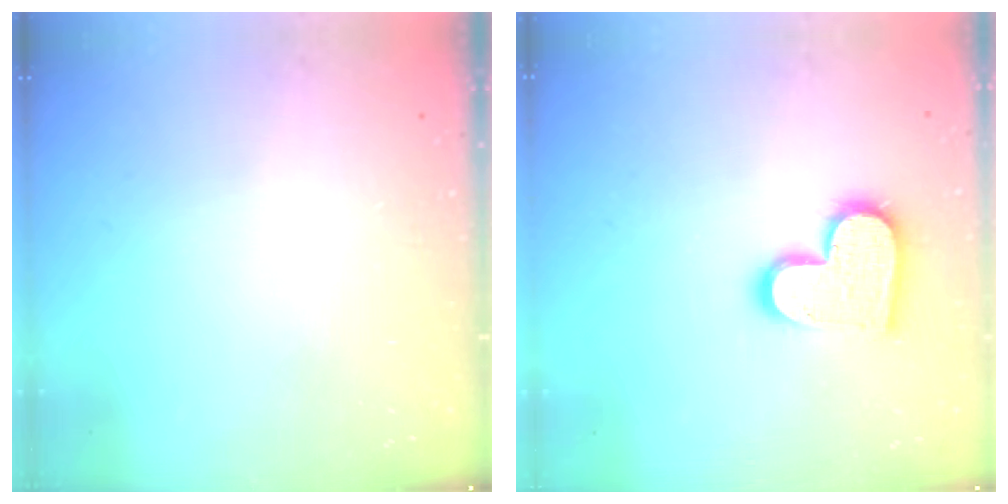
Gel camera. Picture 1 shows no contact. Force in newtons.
{"total": 13.8, "press": 13.7, "slide": 1.1}